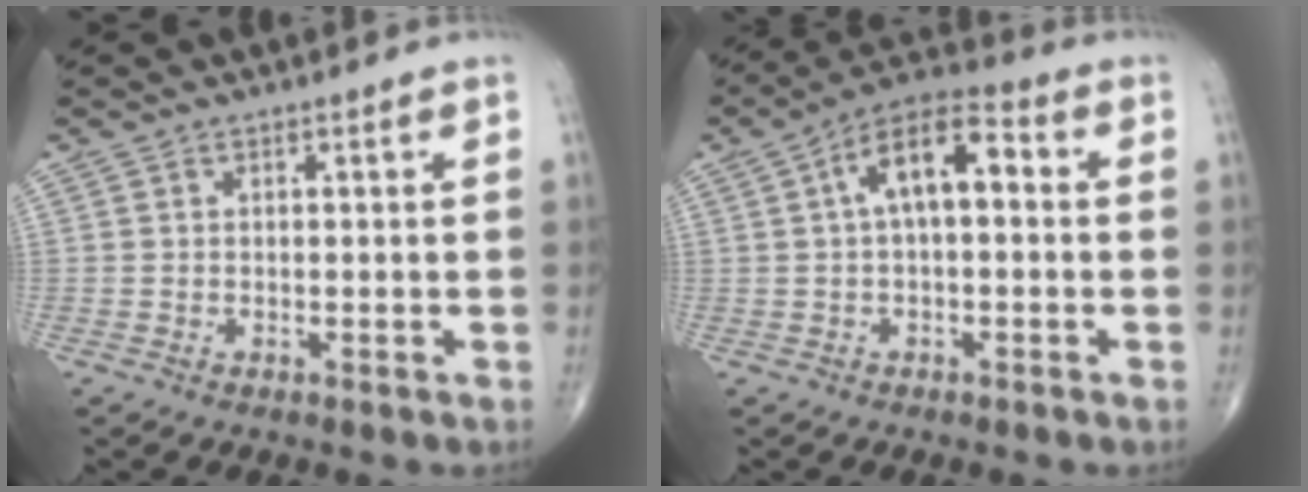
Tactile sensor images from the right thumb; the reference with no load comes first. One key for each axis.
{"total": 10.6, "fx": 1.5, "fy": 5.0, "fz": 9.2, "tx": -0.151, "ty": 0.035, "tz": 0.013}